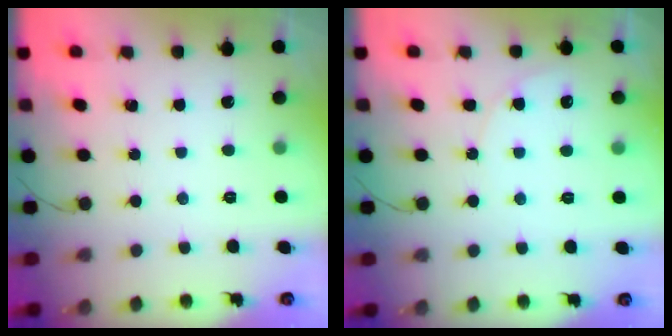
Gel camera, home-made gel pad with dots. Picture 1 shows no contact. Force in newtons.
{"total": 6.7, "press": 6.7, "slide": 0.4}